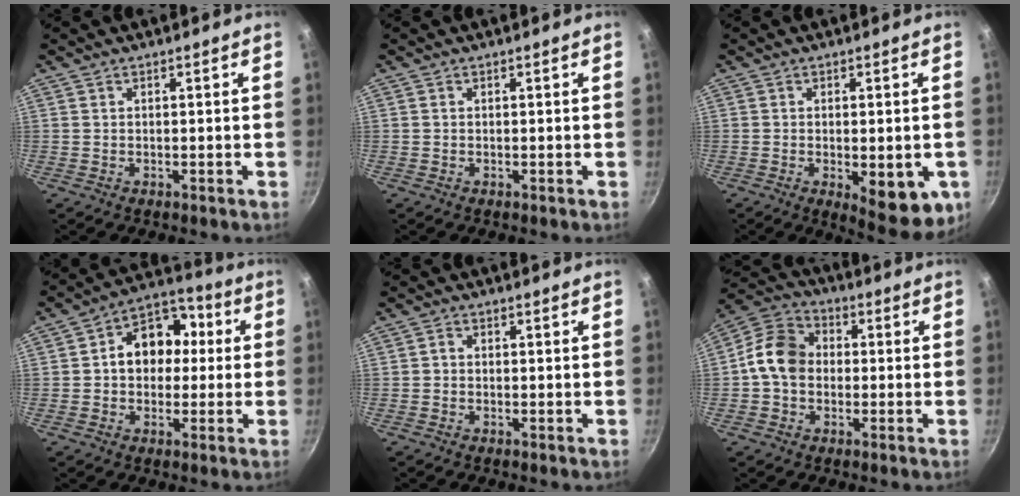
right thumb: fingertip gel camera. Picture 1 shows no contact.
{"total": 0.0}
{"total": 12.0, "force": [-3.2, 4.7, 10.6], "torque": [-0.113, -0.008, -0.032]}
{"total": 12.3, "force": [1.0, 9.6, 7.6], "torque": [-0.060, 0.033, -0.002]}
{"total": 1.1, "force": [-0.4, 0.9, 0.6], "torque": [-0.010, 0.006, -0.009]}
{"total": 10.2, "force": [-0.5, 8.2, 6.1], "torque": [-0.080, 0.026, -0.033]}